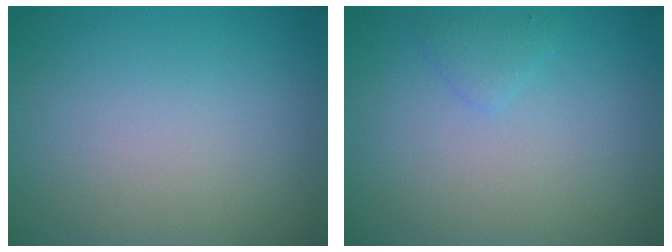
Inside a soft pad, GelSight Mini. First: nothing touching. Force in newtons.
{"total": 1.0, "press": 1.0, "slide": 0.1}